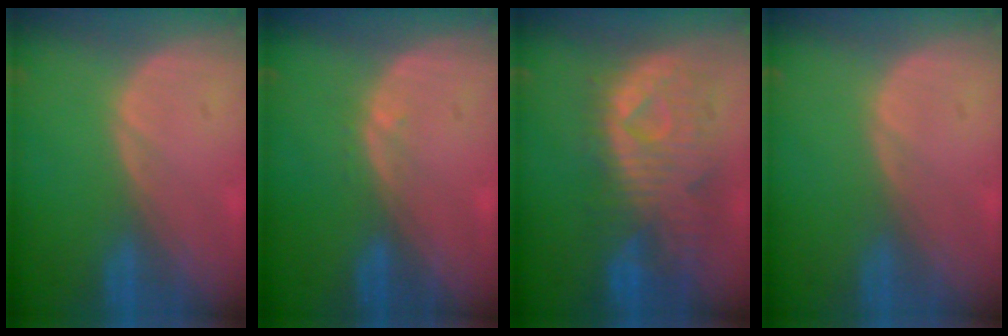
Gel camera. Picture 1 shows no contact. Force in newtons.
{"total": 0.7, "press": 0.7, "slide": 0.2}
{"total": 10.9, "press": 9.6, "slide": 5.2}
{"total": 0.0}